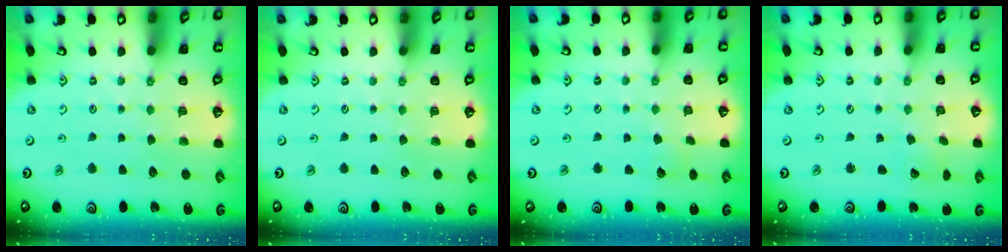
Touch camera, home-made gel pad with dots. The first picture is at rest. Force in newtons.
{"total": 0.0}
{"total": 2.8, "press": 2.8, "slide": 0.3}
{"total": 1.0, "press": 1.0, "slide": 0.1}